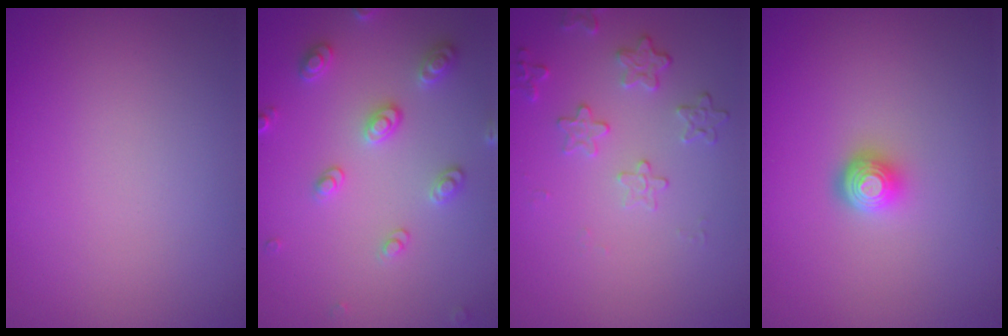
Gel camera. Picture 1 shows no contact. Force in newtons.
{"total": 3.0, "press": 2.9, "slide": 0.6}
{"total": 2.2, "press": 1.6, "slide": 1.6}
{"total": 2.0, "press": 1.5, "slide": 1.4}